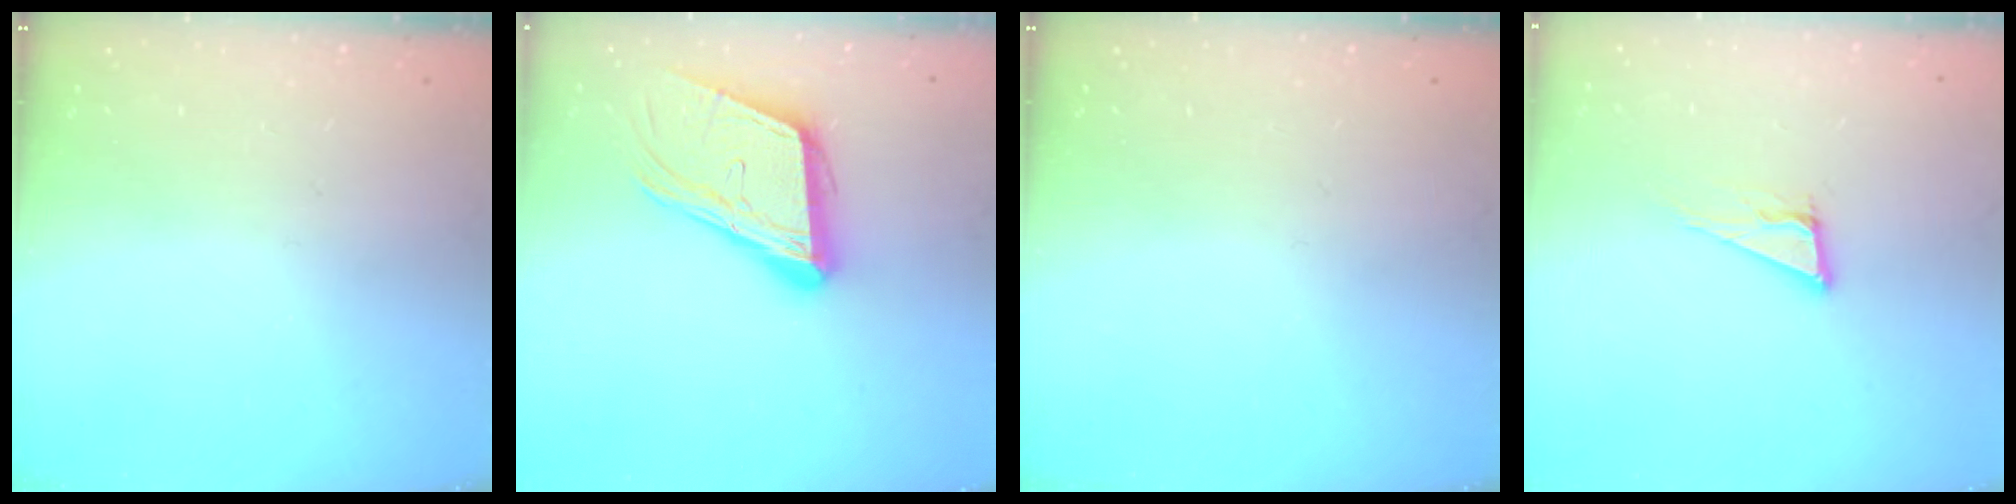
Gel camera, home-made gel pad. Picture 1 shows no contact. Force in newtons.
{"total": 16.0, "press": 15.6, "slide": 3.7}
{"total": 0.0}
{"total": 9.8, "press": 9.2, "slide": 3.3}